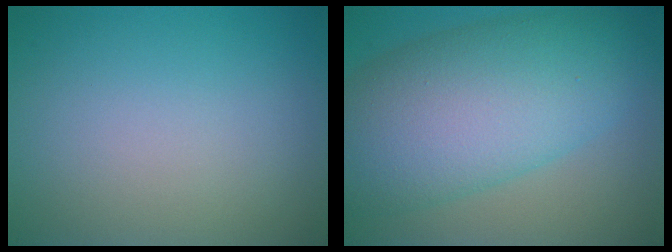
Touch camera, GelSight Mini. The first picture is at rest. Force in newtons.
{"total": 11.5, "press": 11.4, "slide": 0.1}